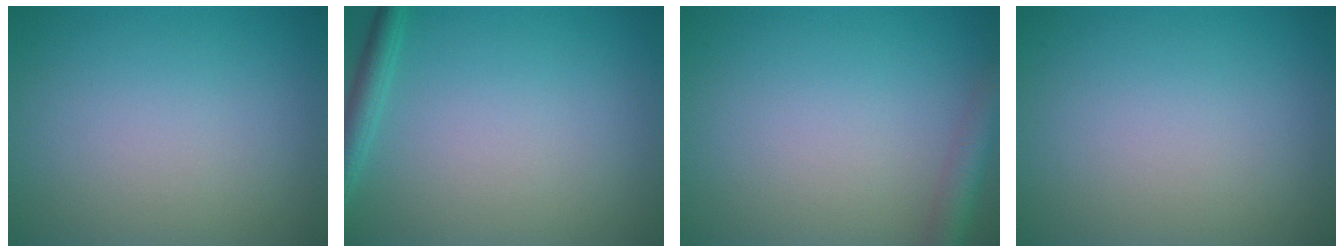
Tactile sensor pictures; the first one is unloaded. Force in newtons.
{"total": 1.9, "press": 1.9, "slide": 0.1}
{"total": 2.9, "press": 2.9, "slide": 0.1}
{"total": 0.0}